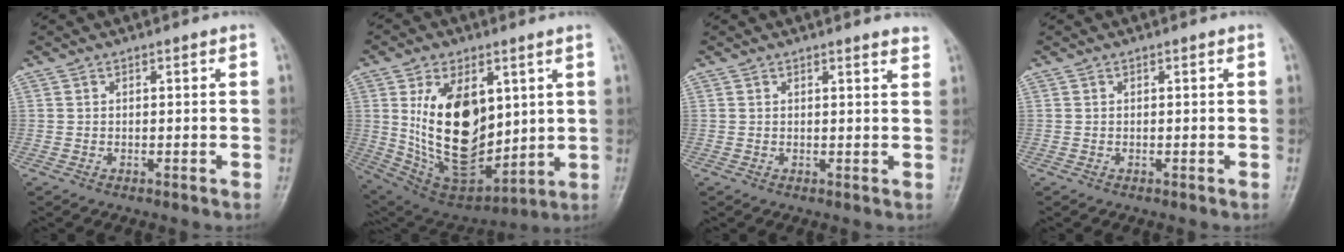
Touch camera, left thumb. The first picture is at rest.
{"total": 21.0, "force": [3.6, 12.4, 16.5], "torque": [-0.253, -0.031, 0.090]}
{"total": 2.0, "force": [1.8, 0.2, 0.8], "torque": [-0.008, -0.013, 0.017]}
{"total": 0.0}